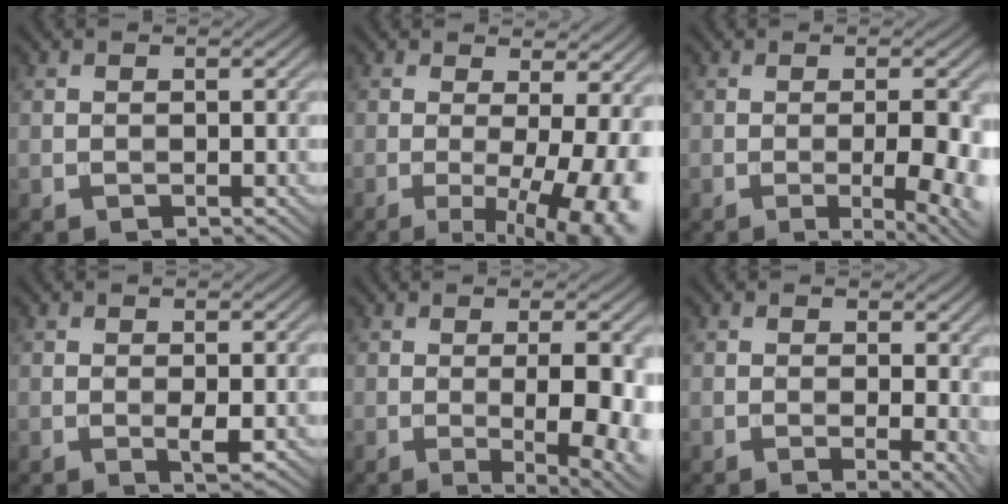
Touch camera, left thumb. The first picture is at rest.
{"total": 12.0, "force": [-1.8, 3.7, 11.3], "torque": [-0.129, 0.001, -0.017]}
{"total": 7.3, "force": [-1.4, 1.8, 6.9], "torque": [-0.095, -0.007, -0.012]}
{"total": 1.5, "force": [-0.1, 0.3, 1.5], "torque": [-0.030, -0.004, -0.002]}
{"total": 8.9, "force": [-0.6, 2.4, 8.5], "torque": [-0.104, 0.000, -0.011]}
{"total": 4.2, "force": [0.5, 1.4, 4.0], "torque": [-0.056, -0.003, 0.006]}